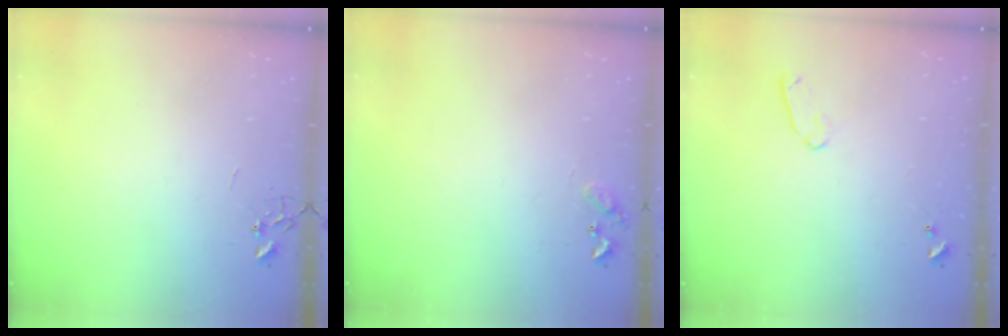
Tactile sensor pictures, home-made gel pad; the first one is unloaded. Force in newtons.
{"total": 7.0, "press": 7.0, "slide": 0.6}
{"total": 6.8, "press": 6.7, "slide": 1.0}